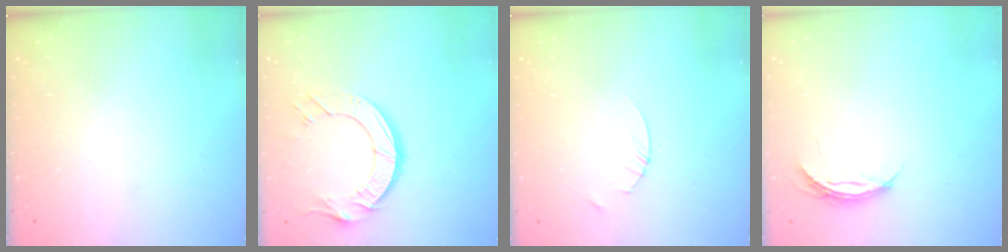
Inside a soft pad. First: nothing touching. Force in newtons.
{"total": 11.6, "press": 11.5, "slide": 1.1}
{"total": 2.5, "press": 2.5, "slide": 0.3}
{"total": 3.8, "press": 3.8, "slide": 0.4}